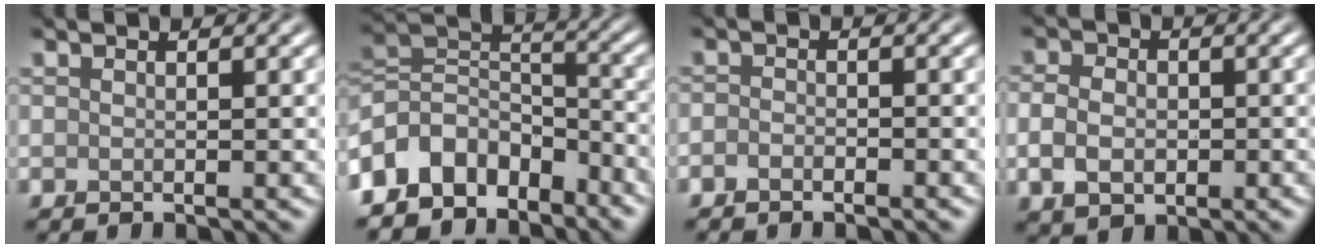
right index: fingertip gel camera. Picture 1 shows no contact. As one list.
[{"total": 7.9, "force": [-5.3, 4.7, 3.4], "torque": [-0.044, 0.005, -0.109]}, {"total": 1.3, "force": [-1.0, 0.5, 0.7], "torque": [-0.014, 0.001, -0.021]}, {"total": 3.9, "force": [-0.5, 2.9, 2.6], "torque": [-0.048, -0.005, -0.011]}]